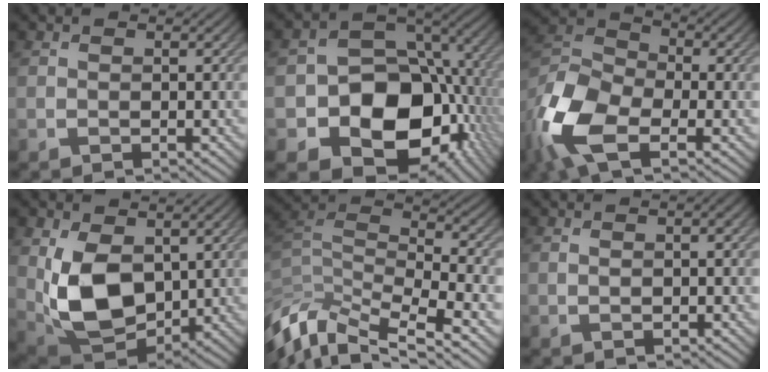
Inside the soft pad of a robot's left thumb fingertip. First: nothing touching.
{"total": 16.8, "force": [-4.6, 13.0, 9.5], "torque": [-0.152, -0.029, -0.074]}
{"total": 13.4, "force": [-6.1, 7.1, 9.5], "torque": [-0.238, -0.022, -0.130]}
{"total": 10.2, "force": [1.0, 6.6, 7.7], "torque": [-0.182, -0.018, 0.027]}
{"total": 10.7, "force": [-6.1, 4.2, 7.7], "torque": [-0.187, -0.010, -0.107]}
{"total": 1.9, "force": [0.5, 0.6, 1.8], "torque": [-0.029, -0.001, 0.010]}